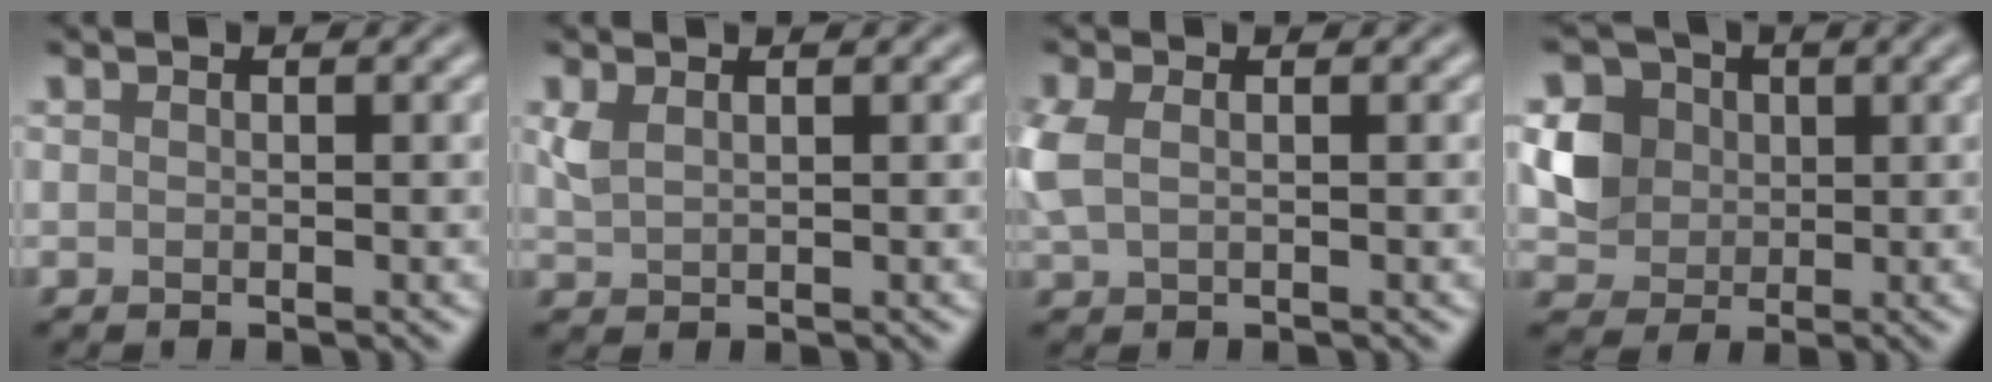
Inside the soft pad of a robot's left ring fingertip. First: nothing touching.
{"total": 1.6, "force": [0.8, 0.8, 1.1], "torque": [-0.028, 0.000, 0.022]}
{"total": 2.7, "force": [0.3, 1.7, 2.0], "torque": [-0.059, 0.003, 0.006]}
{"total": 4.2, "force": [0.5, 3.8, 1.7], "torque": [-0.031, 0.003, 0.008]}